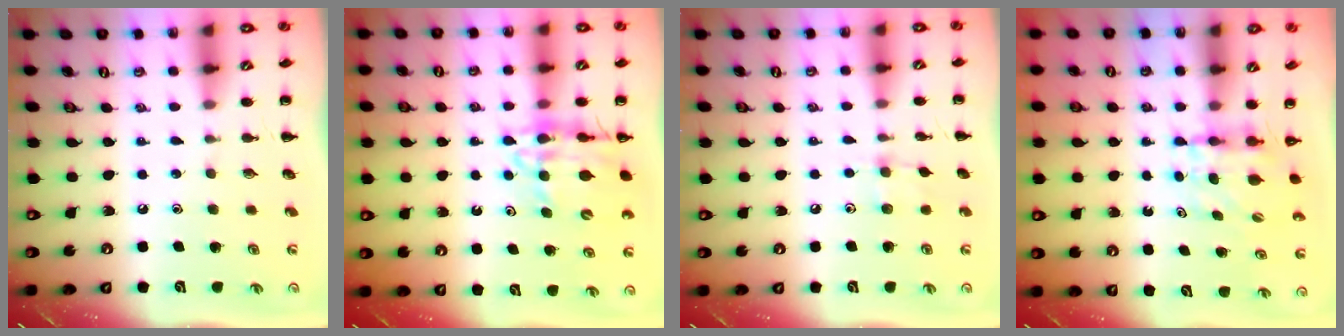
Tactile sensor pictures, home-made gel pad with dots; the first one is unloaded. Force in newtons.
{"total": 12.3, "press": 11.8, "slide": 3.5}
{"total": 6.8, "press": 6.5, "slide": 1.9}
{"total": 4.6, "press": 4.6, "slide": 0.1}